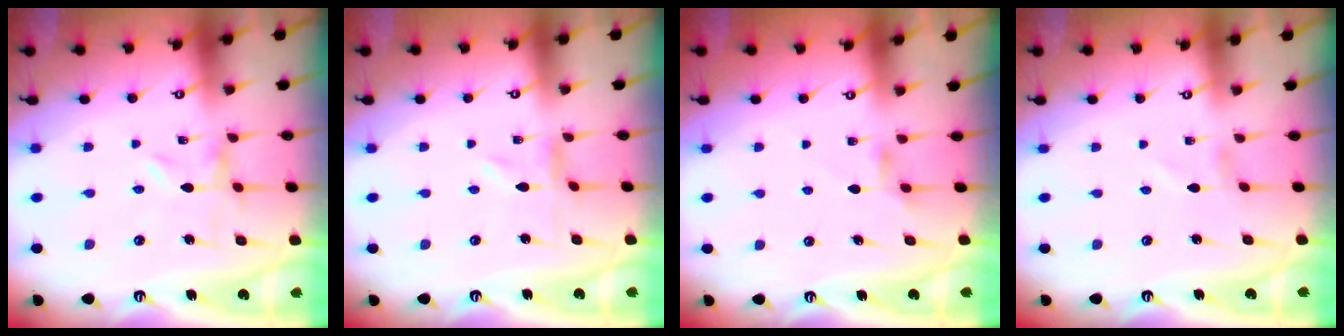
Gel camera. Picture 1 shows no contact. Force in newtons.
{"total": 0.0}
{"total": 2.2, "press": 2.1, "slide": 0.4}
{"total": 1.3, "press": 1.3, "slide": 0.1}